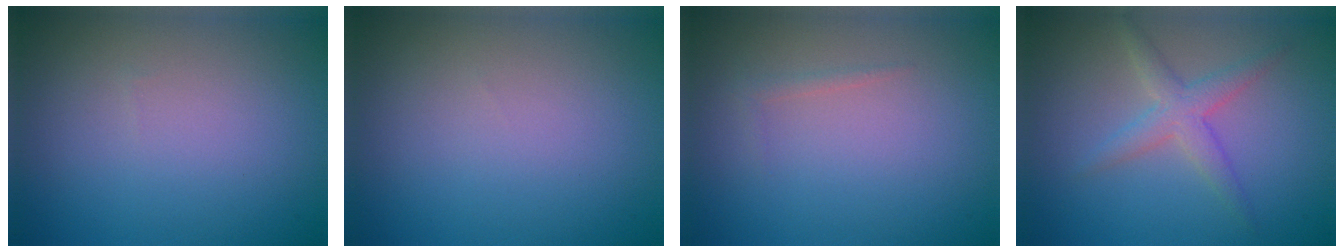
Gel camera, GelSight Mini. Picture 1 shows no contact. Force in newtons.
{"total": 0.0}
{"total": 0.6, "press": 0.6, "slide": 0.0}
{"total": 2.6, "press": 2.6, "slide": 0.2}